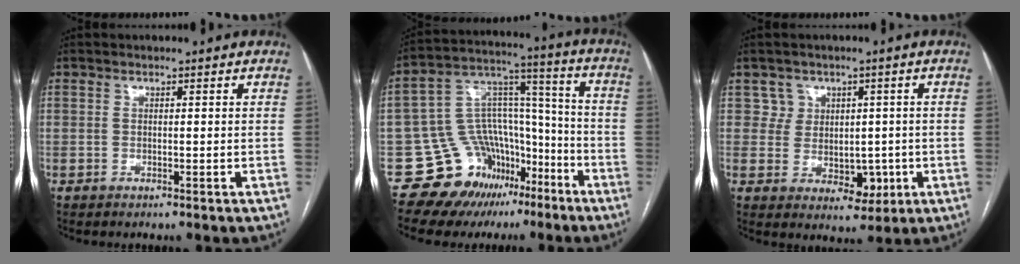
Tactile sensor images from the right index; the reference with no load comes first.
{"total": 16.1, "force": [-10.0, 11.5, 5.1], "torque": [-0.067, 0.100, -0.150]}
{"total": 5.8, "force": [1.1, 5.6, 1.0], "torque": [-0.009, 0.019, 0.032]}